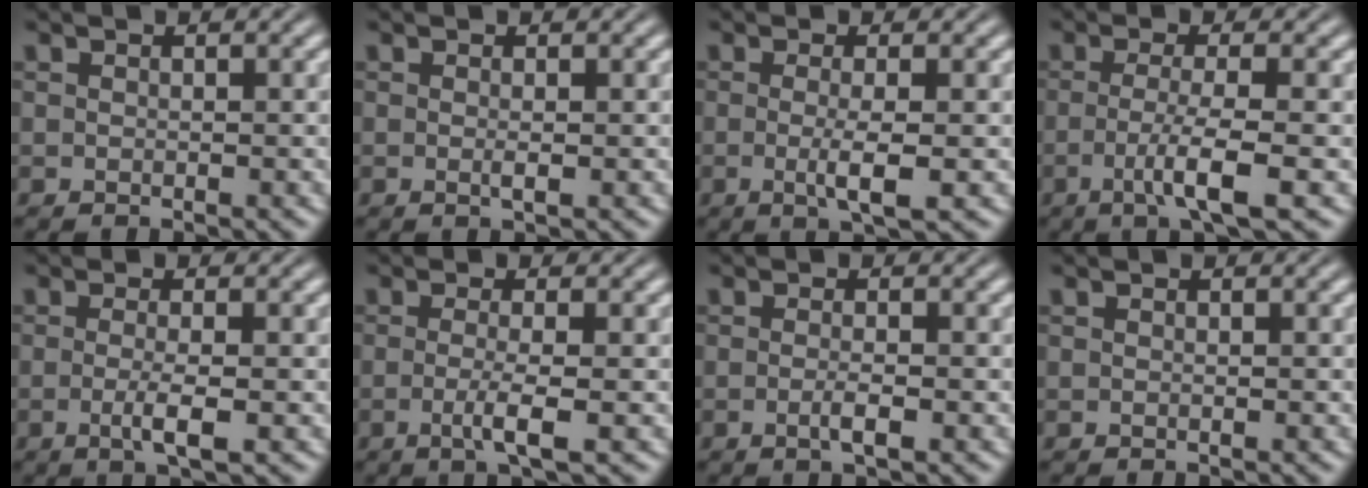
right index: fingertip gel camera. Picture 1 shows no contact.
{"total": 0.8, "force": [-0.2, 0.0, 0.7], "torque": [-0.015, -0.004, -0.002]}
{"total": 2.8, "force": [-0.7, -0.3, 2.7], "torque": [-0.048, -0.012, -0.007]}
{"total": 3.9, "force": [-1.2, -0.4, 3.7], "torque": [-0.064, -0.016, -0.013]}
{"total": 2.5, "force": [-0.9, -0.3, 2.4], "torque": [-0.044, -0.011, -0.011]}
{"total": 2.7, "force": [-0.8, -0.5, 2.5], "torque": [-0.046, -0.013, -0.010]}
{"total": 1.5, "force": [-0.8, -0.1, 1.3], "torque": [-0.023, -0.005, -0.013]}
{"total": 0.0}